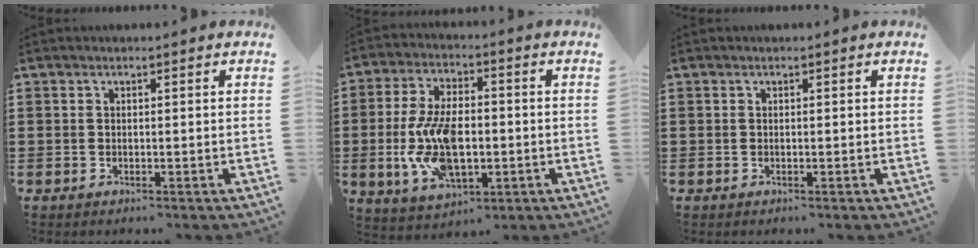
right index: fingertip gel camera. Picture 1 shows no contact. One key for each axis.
{"total": 12.3, "fx": -1.6, "fy": 6.7, "fz": 10.2, "tx": -0.228, "ty": -0.001, "tz": -0.028}
{"total": 0.0}